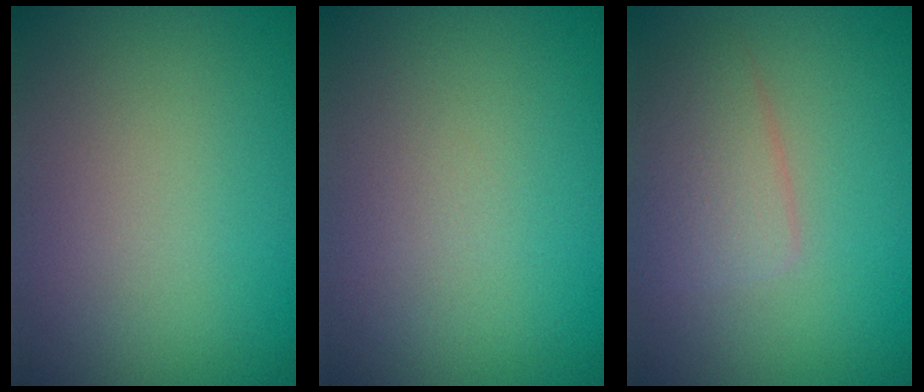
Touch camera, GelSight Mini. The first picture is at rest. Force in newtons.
{"total": 0.0}
{"total": 3.2, "press": 3.1, "slide": 0.2}